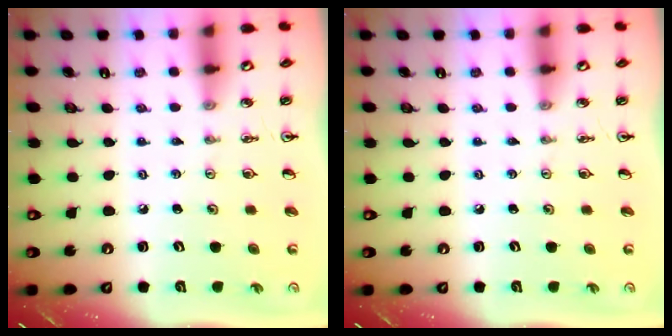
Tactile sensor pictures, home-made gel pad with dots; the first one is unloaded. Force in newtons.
{"total": 0.0}